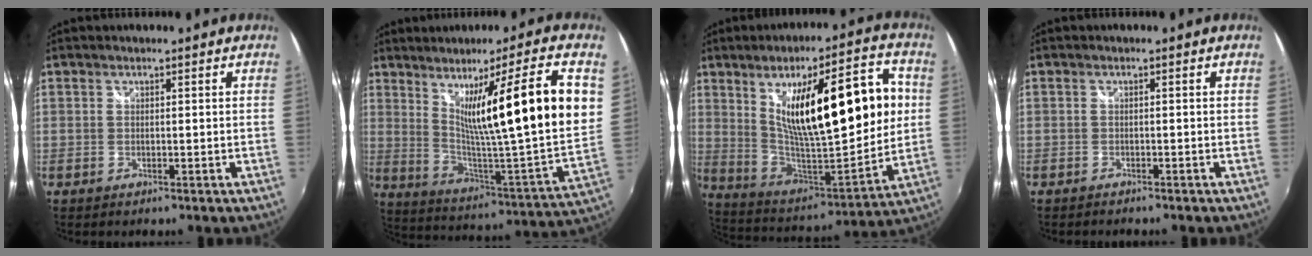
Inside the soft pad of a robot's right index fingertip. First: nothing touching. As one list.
[{"total": 23.4, "force": [8.1, 0.1, 22.0], "torque": [-0.318, -0.004, 0.141]}, {"total": 25.3, "force": [5.9, 7.0, 23.6], "torque": [-0.373, 0.004, 0.106]}, {"total": 1.5, "force": [-1.4, 0.2, 0.4], "torque": [-0.015, -0.008, -0.026]}]